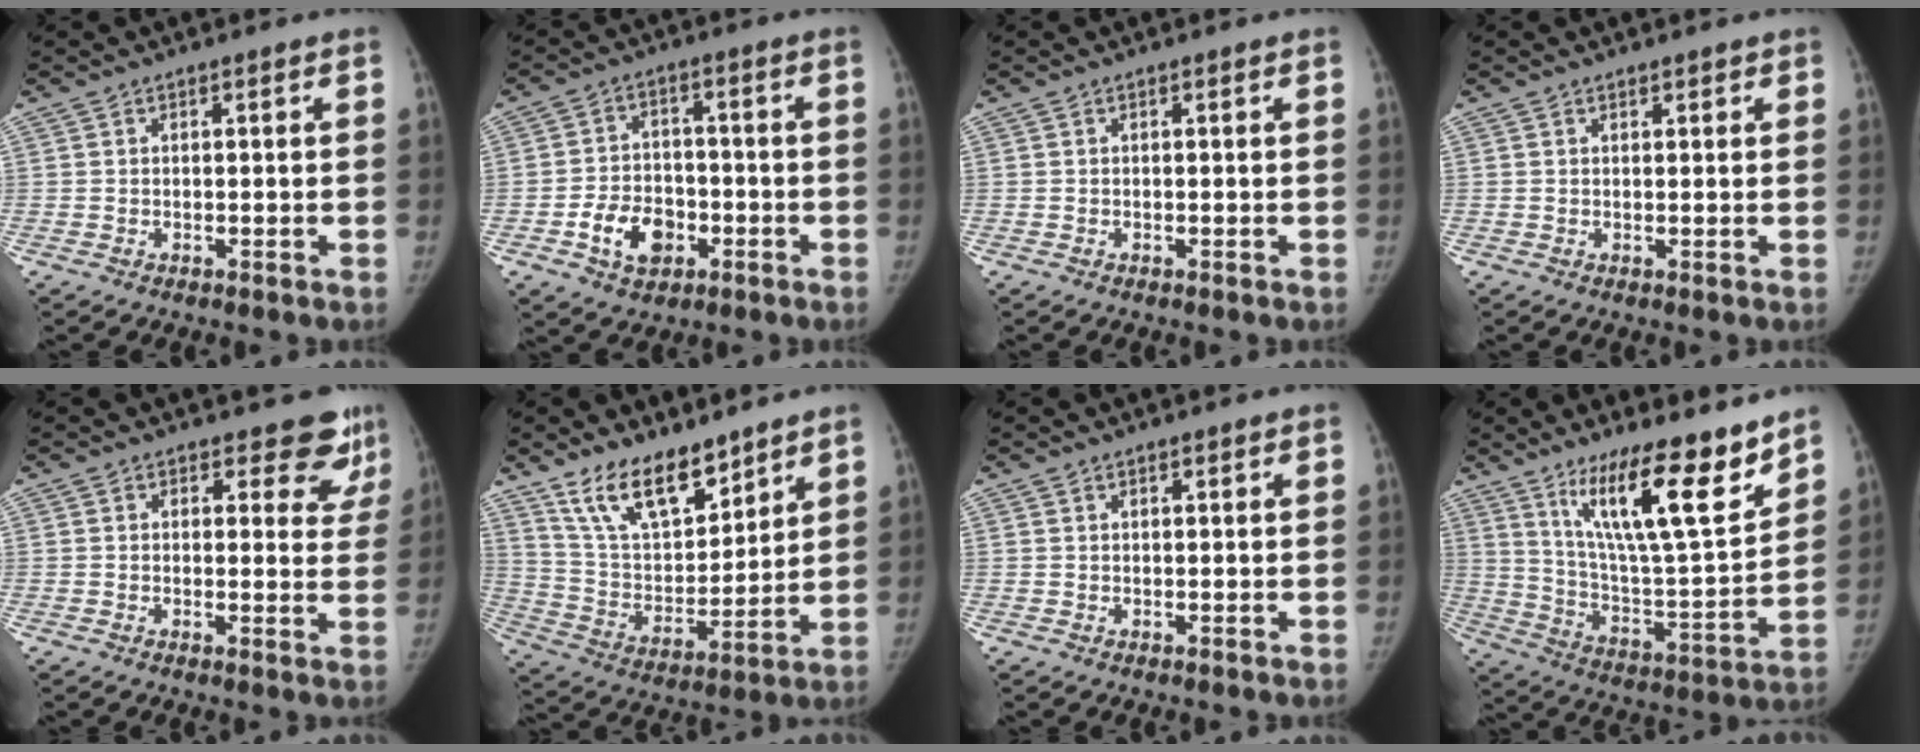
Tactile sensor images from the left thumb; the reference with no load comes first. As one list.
[{"total": 9.0, "force": [-3.5, 6.5, 5.1], "torque": [-0.063, 0.020, -0.057]}, {"total": 0.0}, {"total": 1.0, "force": [0.8, 0.5, 0.3], "torque": [0.003, -0.004, 0.009]}, {"total": 7.4, "force": [6.2, 3.5, 1.7], "torque": [0.029, -0.034, 0.049]}, {"total": 15.3, "force": [11.5, 6.6, 7.7], "torque": [-0.099, -0.069, 0.223]}, {"total": 0.7, "force": [0.6, 0.2, 0.2], "torque": [-0.004, -0.004, 0.010]}, {"total": 20.3, "force": [13.5, 4.3, 14.6], "torque": [-0.210, -0.087, 0.234]}]